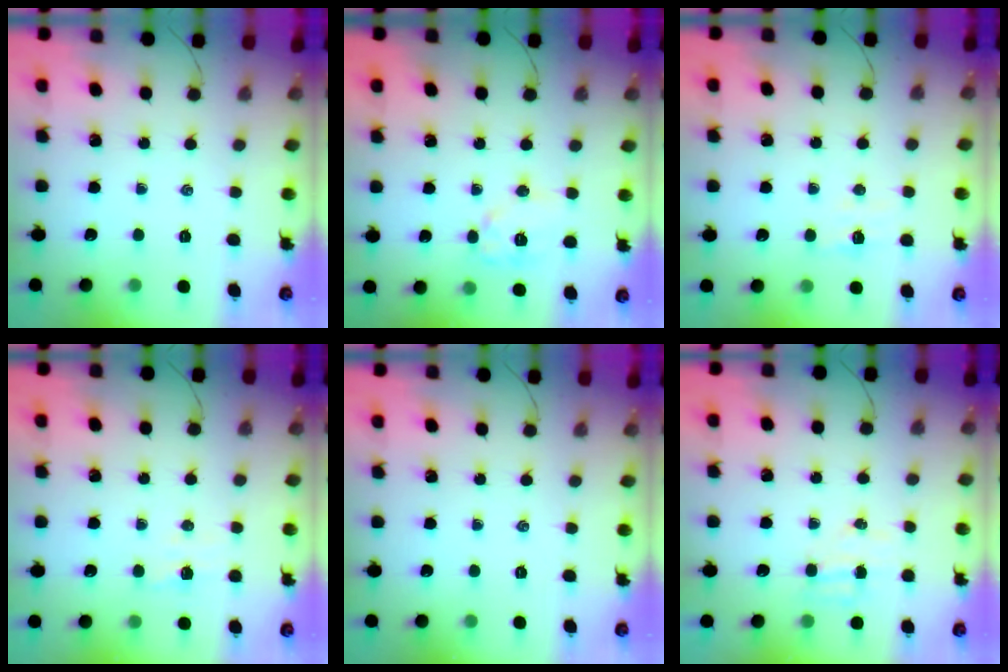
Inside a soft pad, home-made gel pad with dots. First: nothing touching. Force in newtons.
{"total": 8.7, "press": 8.7, "slide": 0.2}
{"total": 5.3, "press": 5.1, "slide": 1.1}
{"total": 2.8, "press": 2.7, "slide": 0.7}
{"total": 0.0}
{"total": 4.7, "press": 4.6, "slide": 1.2}